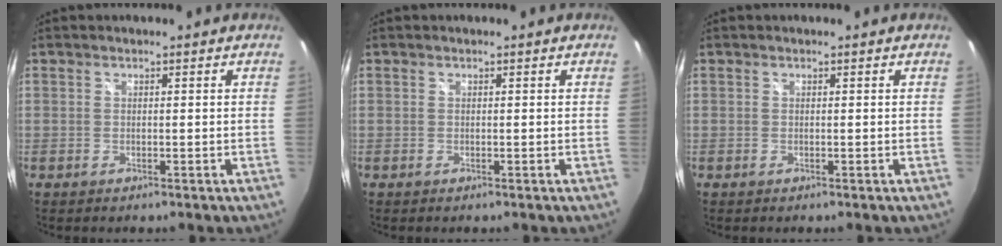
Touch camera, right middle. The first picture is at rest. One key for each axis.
{"total": 0.0}
{"total": 0.0}